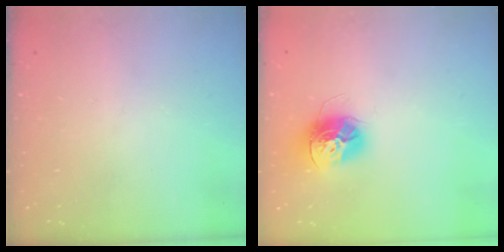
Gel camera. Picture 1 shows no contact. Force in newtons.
{"total": 13.4, "press": 13.4, "slide": 1.2}